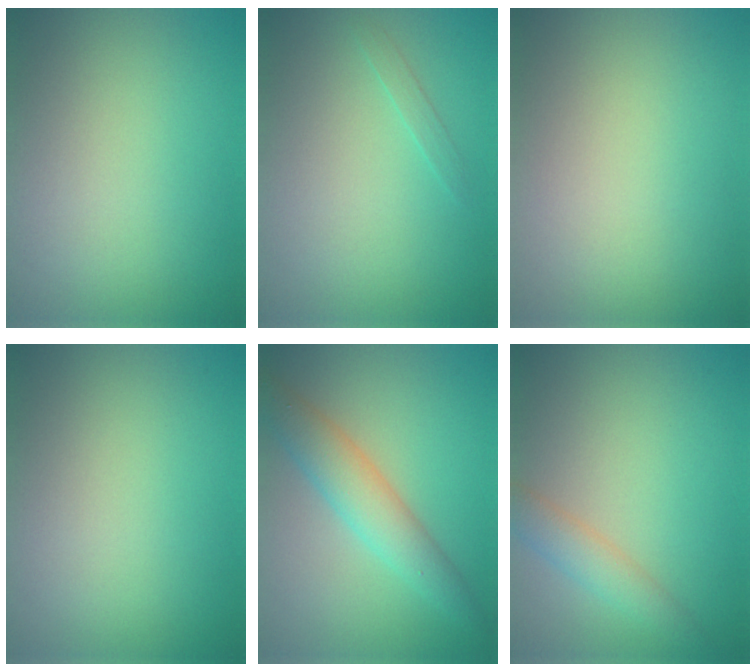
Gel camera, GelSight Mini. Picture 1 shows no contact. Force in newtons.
{"total": 0.7, "press": 0.7, "slide": 0.0}
{"total": 0.0}
{"total": 0.0}
{"total": 4.3, "press": 4.3, "slide": 0.1}
{"total": 2.5, "press": 2.5, "slide": 0.1}